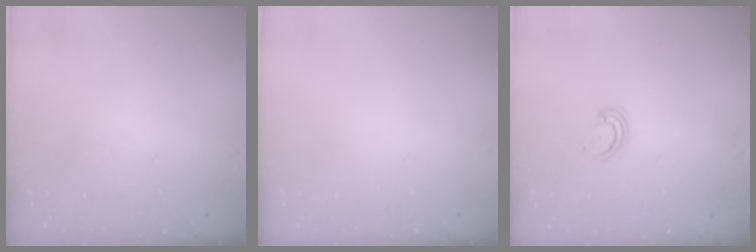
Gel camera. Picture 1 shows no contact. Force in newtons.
{"total": 0.0}
{"total": 3.5, "press": 3.4, "slide": 0.4}